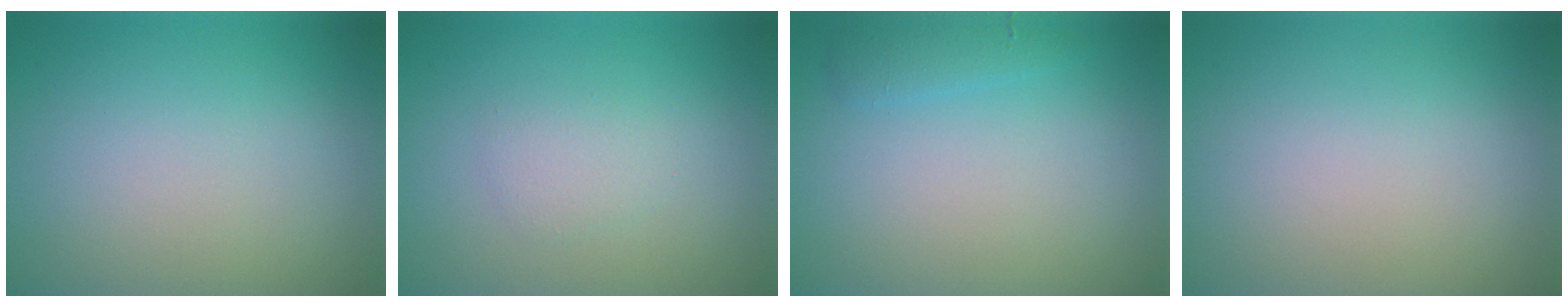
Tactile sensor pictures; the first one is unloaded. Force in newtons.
{"total": 1.5, "press": 1.5, "slide": 0.0}
{"total": 1.2, "press": 1.2, "slide": 0.1}
{"total": 0.0}